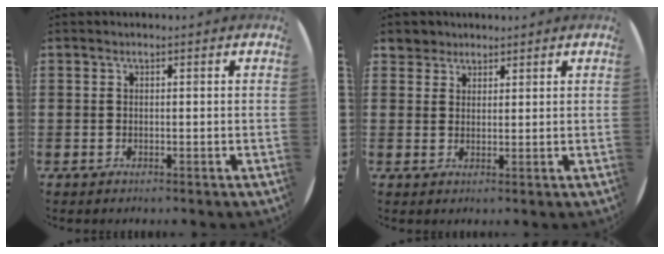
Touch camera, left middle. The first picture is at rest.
{"total": 2.7, "force": [2.3, 1.3, -0.3], "torque": [0.006, 0.004, 0.043]}